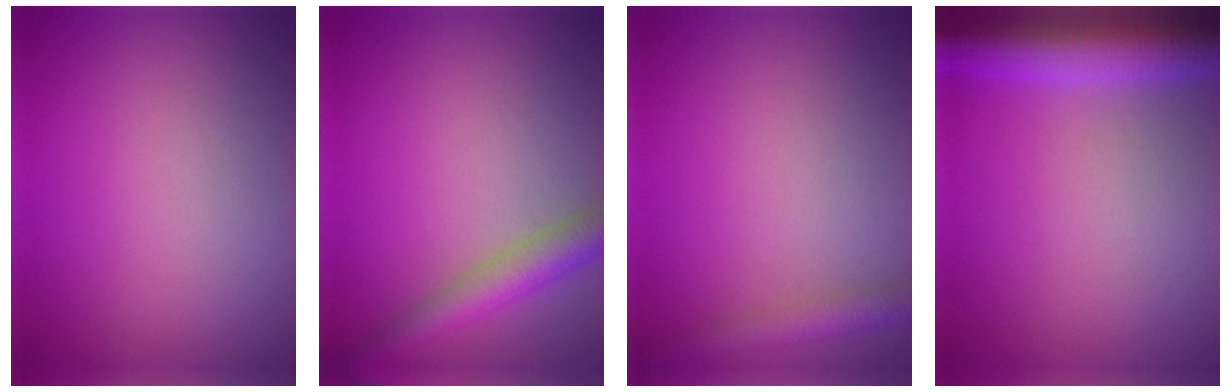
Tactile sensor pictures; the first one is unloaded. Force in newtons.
{"total": 4.2, "press": 4.2, "slide": 0.2}
{"total": 2.8, "press": 2.8, "slide": 0.2}
{"total": 7.7, "press": 7.7, "slide": 0.3}